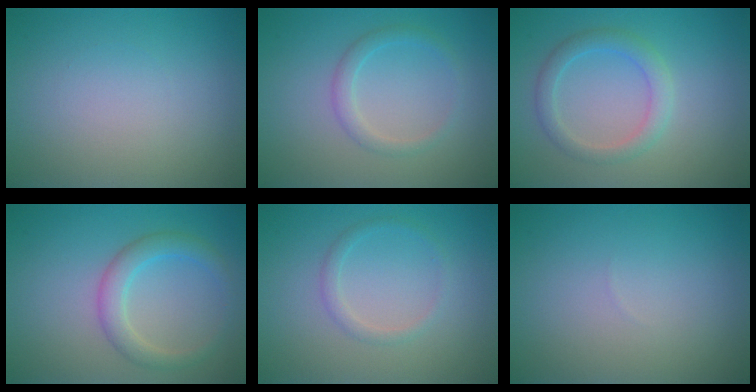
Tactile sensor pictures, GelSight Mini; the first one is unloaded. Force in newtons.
{"total": 1.7, "press": 1.7, "slide": 0.1}
{"total": 2.6, "press": 2.6, "slide": 0.4}
{"total": 2.9, "press": 2.9, "slide": 0.2}
{"total": 1.3, "press": 1.3, "slide": 0.1}
{"total": 0.0}